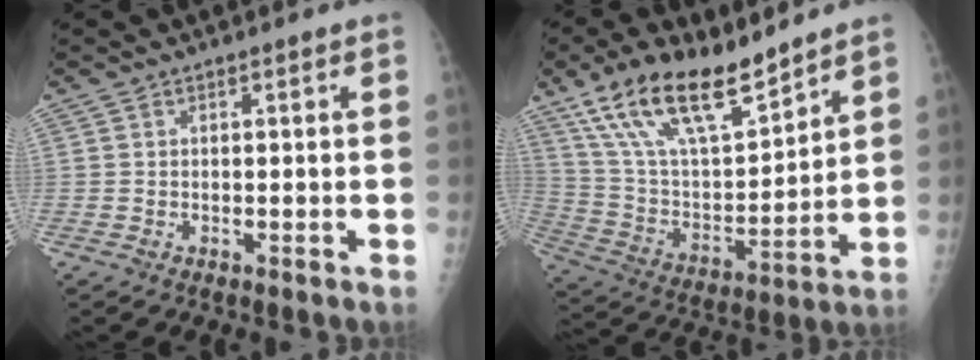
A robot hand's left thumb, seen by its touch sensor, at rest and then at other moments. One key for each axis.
{"total": 19.4, "fx": 13.9, "fy": 6.8, "fz": 11.8, "tx": -0.185, "ty": -0.059, "tz": 0.264}